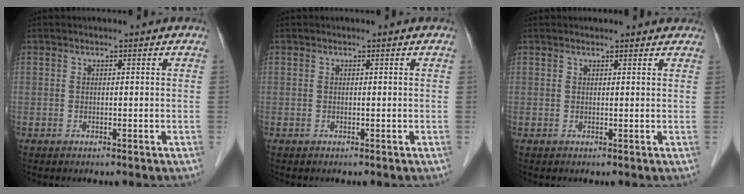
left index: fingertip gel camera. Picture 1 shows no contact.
{"total": 0.0}
{"total": 3.8, "force": [3.6, 1.0, 0.8], "torque": [-0.006, 0.016, 0.033]}